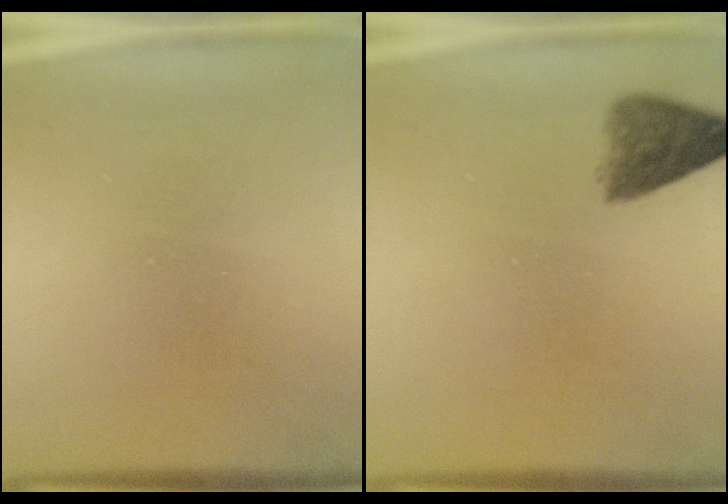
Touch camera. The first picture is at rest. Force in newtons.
{"total": 4.8}